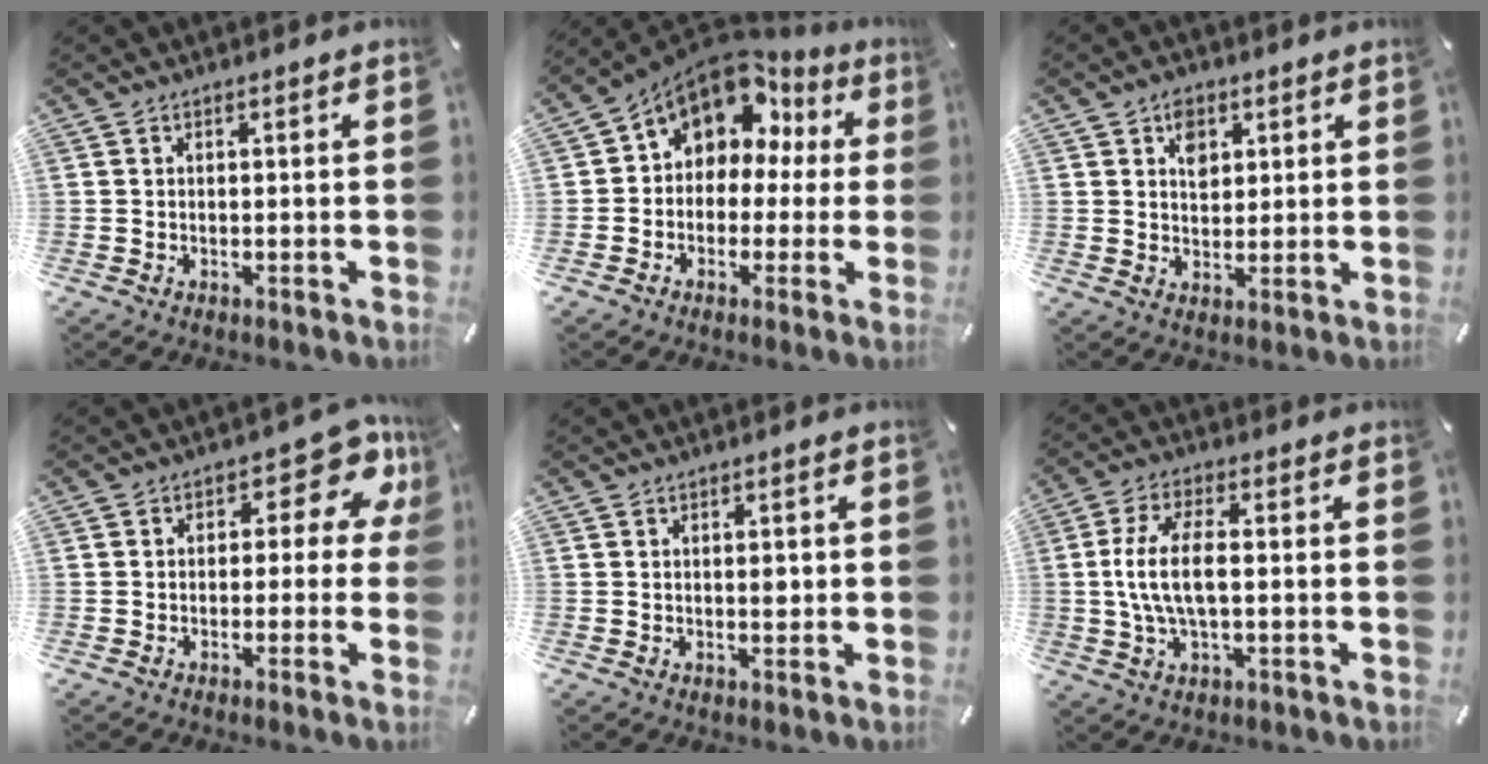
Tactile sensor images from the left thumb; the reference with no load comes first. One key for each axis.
{"total": 11.1, "fx": 6.0, "fy": 8.0, "fz": 4.9, "tx": -0.097, "ty": -0.040, "tz": 0.110}
{"total": 4.9, "fx": 1.9, "fy": 3.8, "fz": 2.5, "tx": -0.025, "ty": -0.007, "tz": 0.028}
{"total": 10.0, "fx": 3.3, "fy": 5.1, "fz": 7.9, "tx": -0.092, "ty": -0.025, "tz": 0.054}
{"total": 1.7, "fx": 0.2, "fy": 0.9, "fz": 1.4, "tx": -0.012, "ty": -0.005, "tz": -0.002}
{"total": 10.0, "fx": -0.1, "fy": 4.2, "fz": 9.0, "tx": -0.190, "ty": -0.002, "tz": -0.006}